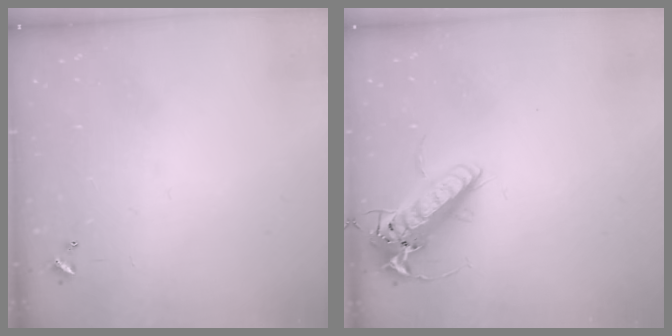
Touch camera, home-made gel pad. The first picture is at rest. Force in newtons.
{"total": 16.7, "press": 16.4, "slide": 3.1}